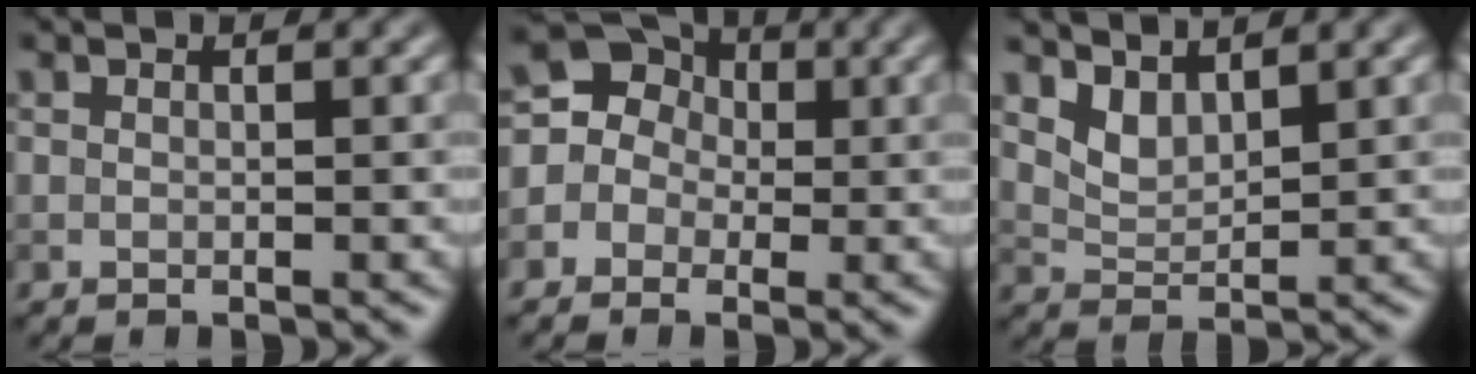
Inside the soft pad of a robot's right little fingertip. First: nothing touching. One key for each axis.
{"total": 8.3, "fx": 0.8, "fy": 7.8, "fz": 2.7, "tx": -0.055, "ty": 0.043, "tz": -0.026}
{"total": 2.5, "fx": 2.1, "fy": 0.9, "fz": 1.1, "tx": -0.029, "ty": -0.008, "tz": 0.046}